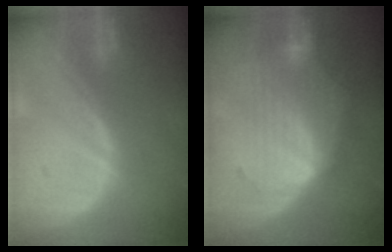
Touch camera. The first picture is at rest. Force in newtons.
{"total": 7.0, "press": 7.0, "slide": 0.7}